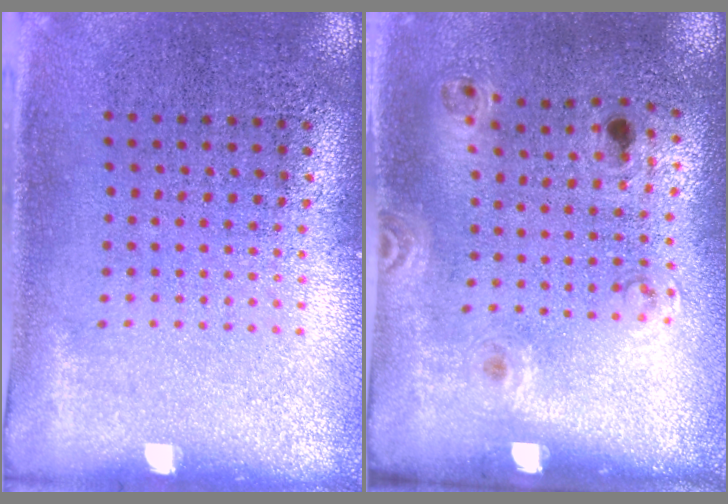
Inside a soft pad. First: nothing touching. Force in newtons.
{"total": 1.3, "press": 0.7, "slide": 1.1}